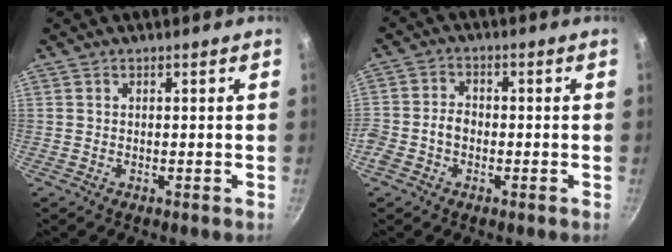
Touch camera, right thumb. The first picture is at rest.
{"total": 5.1, "force": [-1.7, 3.8, 2.8], "torque": [-0.049, 0.028, -0.039]}